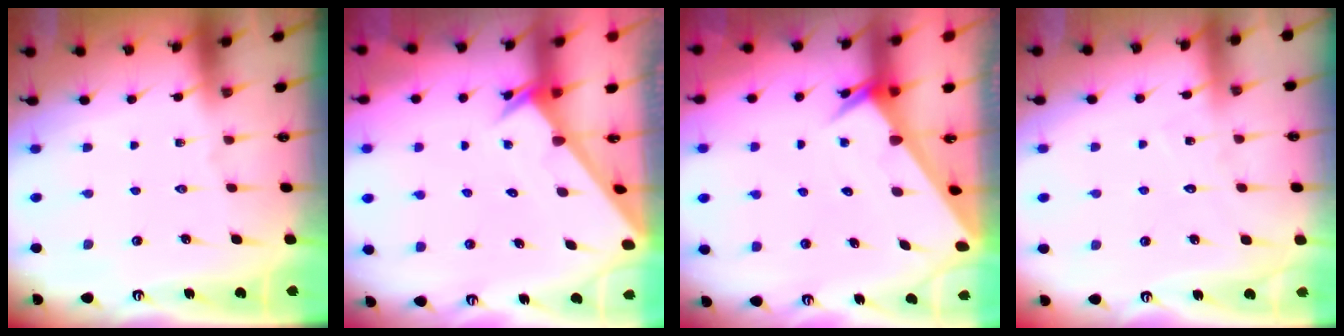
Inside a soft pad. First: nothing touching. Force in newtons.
{"total": 1.6, "press": 1.6, "slide": 0.1}
{"total": 2.9, "press": 2.9, "slide": 0.1}
{"total": 6.3, "press": 6.3, "slide": 0.5}